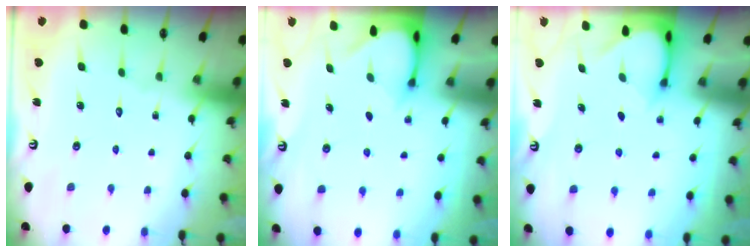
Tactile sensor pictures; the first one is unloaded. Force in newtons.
{"total": 3.3, "press": 3.3, "slide": 0.3}
{"total": 3.4, "press": 3.3, "slide": 0.3}